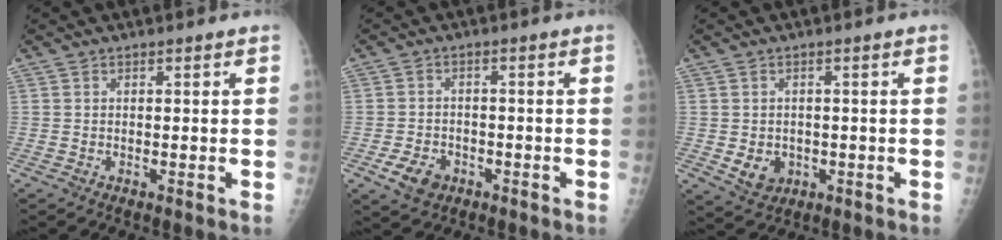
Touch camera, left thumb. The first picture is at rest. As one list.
[{"total": 5.1, "force": [-2.4, 3.6, 2.6], "torque": [-0.043, 0.010, -0.036]}, {"total": 4.3, "force": [-0.7, 3.6, 2.3], "torque": [-0.024, -0.001, 0.003]}]